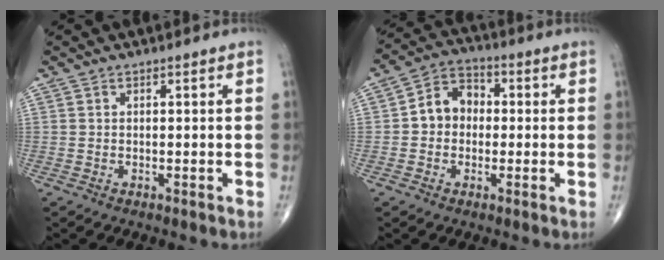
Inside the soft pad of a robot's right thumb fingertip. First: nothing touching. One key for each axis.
{"total": 7.6, "fx": 0.0, "fy": 6.2, "fz": 4.3, "tx": -0.049, "ty": 0.026, "tz": -0.014}